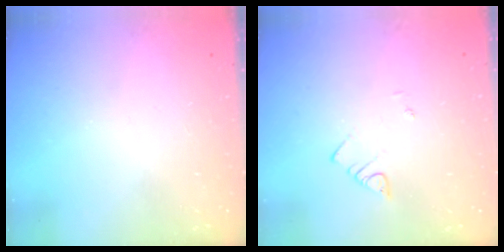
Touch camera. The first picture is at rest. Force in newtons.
{"total": 2.1, "press": 2.1, "slide": 0.4}